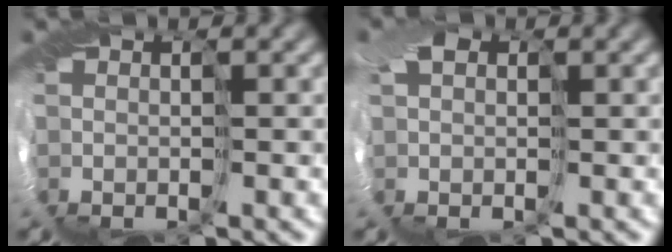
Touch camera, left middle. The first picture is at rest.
{"total": 0.7, "force": [0.1, 0.7, 0.2], "torque": [-0.038, 0.002, 0.017]}